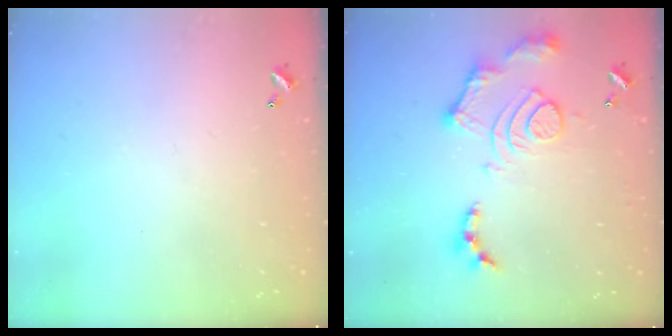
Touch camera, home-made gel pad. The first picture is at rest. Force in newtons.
{"total": 14.9, "press": 14.9, "slide": 1.1}